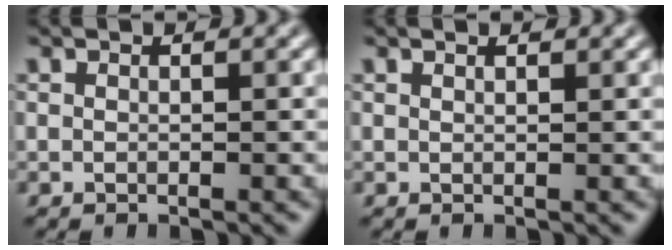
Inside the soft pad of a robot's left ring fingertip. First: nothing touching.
{"total": 1.1, "force": [0.8, 0.5, 0.6], "torque": [0.002, 0.011, -0.006]}